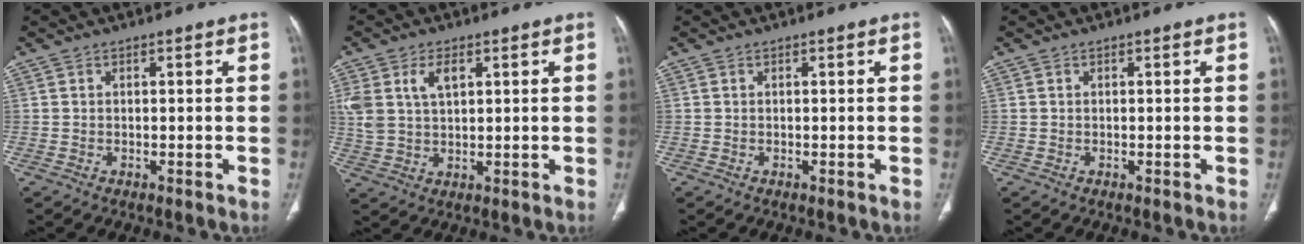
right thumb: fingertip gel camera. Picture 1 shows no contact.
{"total": 8.0, "force": [3.1, 4.7, 5.7], "torque": [-0.121, -0.001, 0.066]}
{"total": 0.0}
{"total": 0.0}